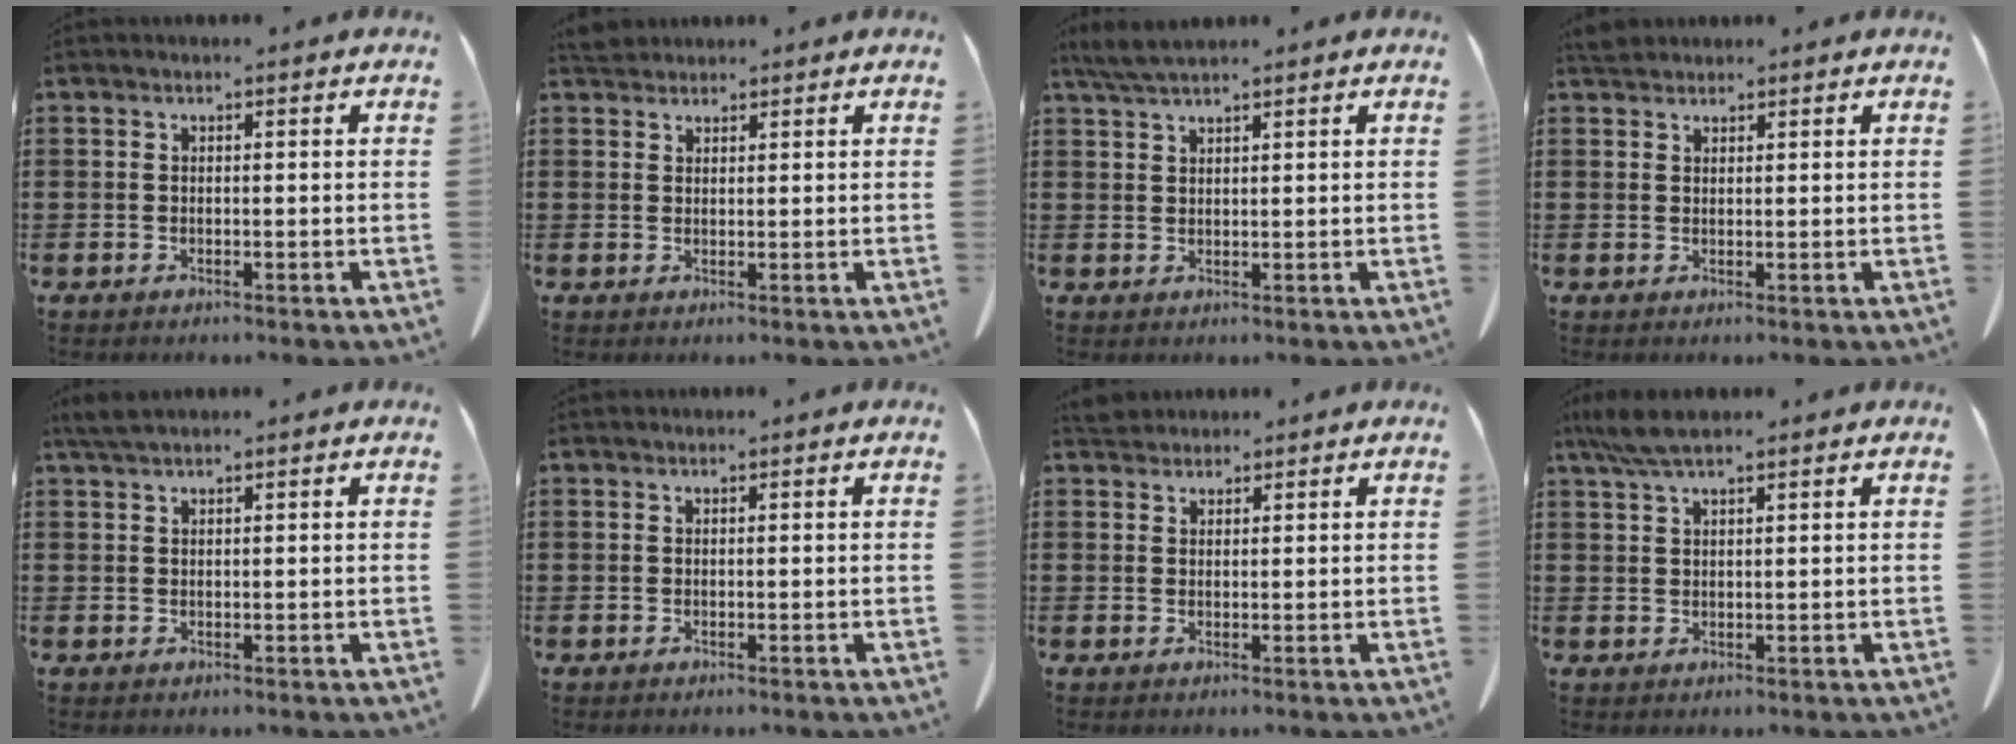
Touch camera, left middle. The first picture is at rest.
{"total": 2.5, "force": [2.2, 0.9, 0.7], "torque": [-0.022, 0.000, 0.046]}
{"total": 3.1, "force": [2.6, 0.3, 1.7], "torque": [-0.041, -0.003, 0.050]}
{"total": 1.9, "force": [1.7, 0.6, 0.6], "torque": [-0.018, 0.002, 0.036]}
{"total": 2.0, "force": [1.6, 0.3, 1.3], "torque": [-0.029, -0.002, 0.031]}
{"total": 0.0}
{"total": 2.8, "force": [2.5, 0.9, 0.8], "torque": [-0.023, 0.000, 0.050]}
{"total": 4.8, "force": [3.5, 0.8, 3.2], "torque": [-0.070, -0.002, 0.065]}